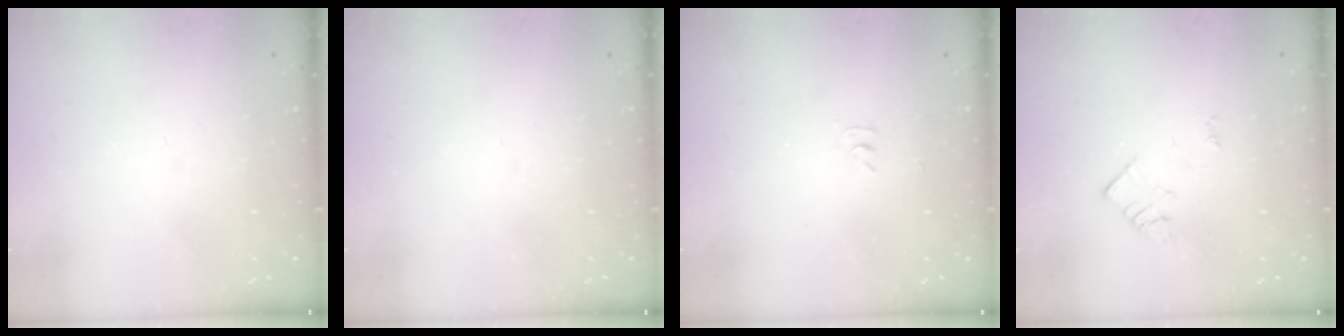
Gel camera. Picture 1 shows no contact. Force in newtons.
{"total": 0.0}
{"total": 2.8, "press": 2.8, "slide": 0.4}
{"total": 2.1, "press": 2.1, "slide": 0.3}